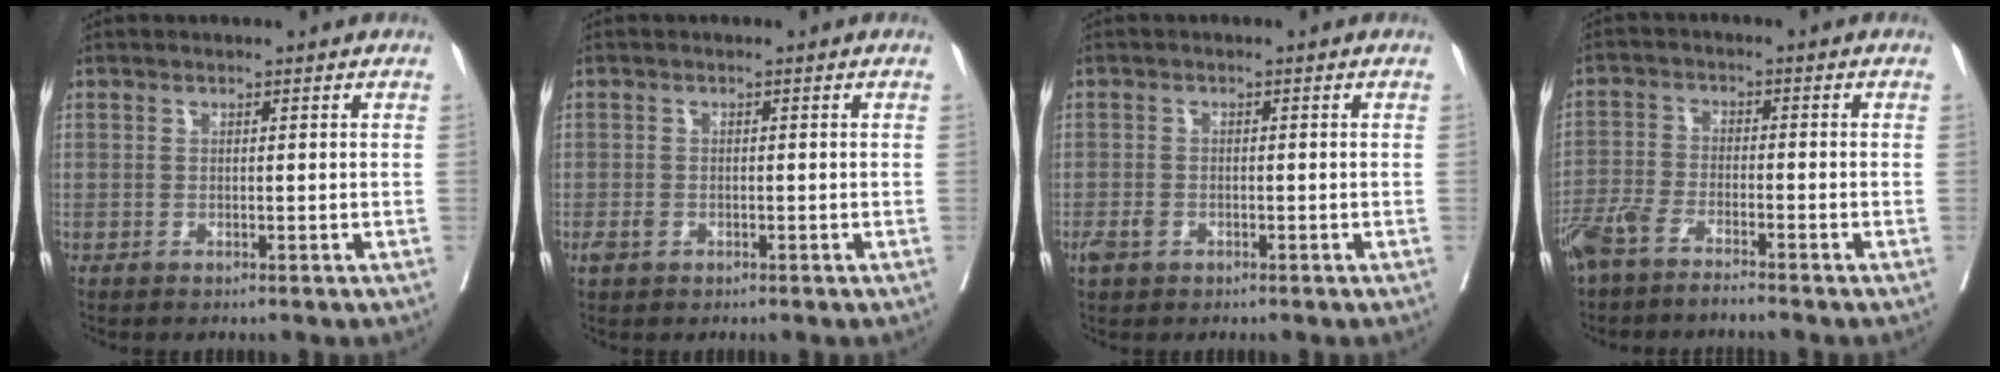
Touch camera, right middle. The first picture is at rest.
{"total": 1.5, "force": [-0.7, 1.0, 0.8], "torque": [-0.016, 0.002, -0.011]}
{"total": 2.1, "force": [-1.1, 1.4, 1.1], "torque": [-0.023, 0.002, -0.017]}
{"total": 5.8, "force": [-4.8, 0.8, 3.2], "torque": [-0.063, -0.008, -0.095]}